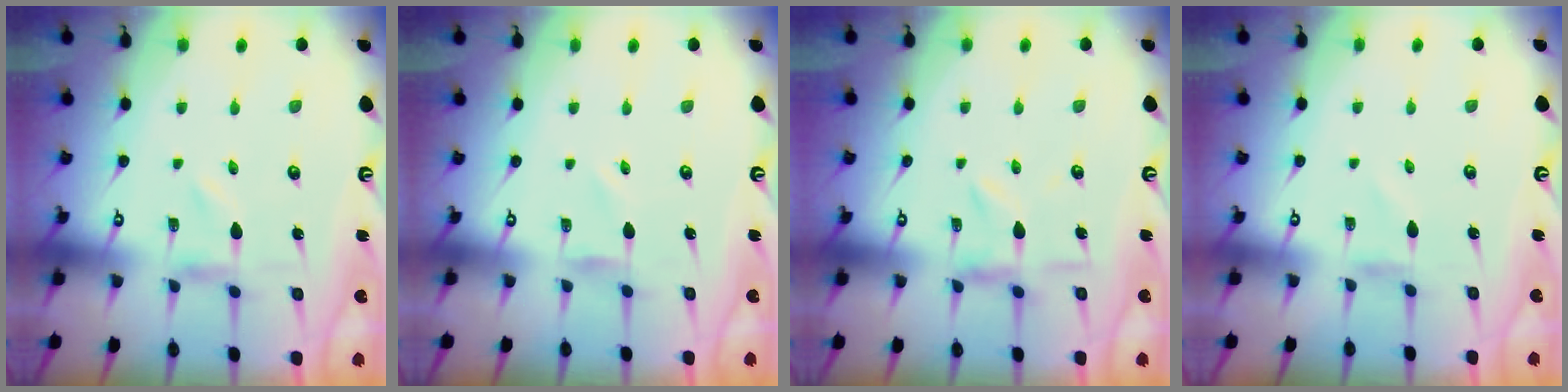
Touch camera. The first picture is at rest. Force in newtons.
{"total": 0.6, "press": 0.6, "slide": 0.1}
{"total": 5.8, "press": 5.7, "slide": 0.6}
{"total": 0.7, "press": 0.6, "slide": 0.3}